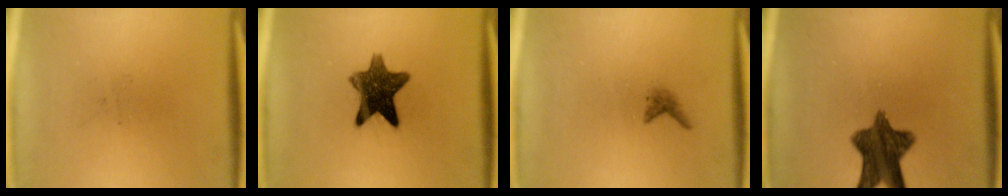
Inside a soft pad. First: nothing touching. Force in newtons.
{"total": 10.6}
{"total": 1.0}
{"total": 10.3}